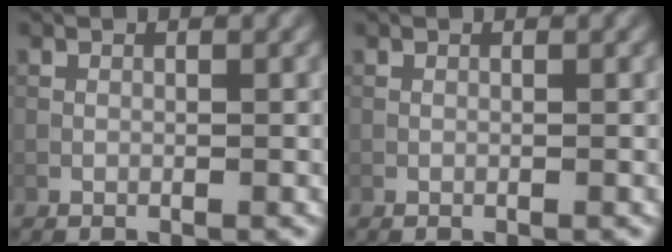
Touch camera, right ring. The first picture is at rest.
{"total": 0.0}